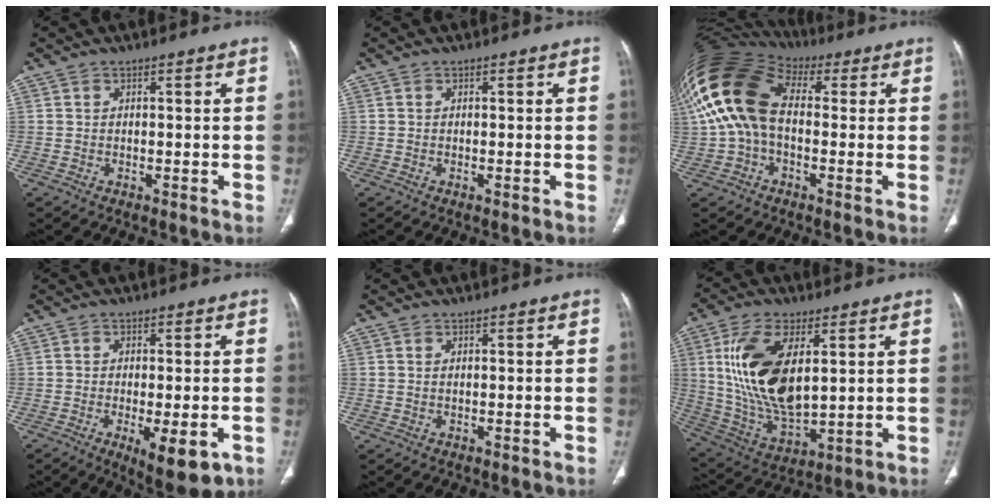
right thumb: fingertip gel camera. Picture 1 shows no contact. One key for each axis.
{"total": 0.0}
{"total": 17.5, "fx": 1.7, "fy": 11.3, "fz": 13.3, "tx": -0.281, "ty": 0.044, "tz": 0.024}
{"total": 9.3, "fx": -3.4, "fy": 3.4, "fz": 8.0, "tx": -0.106, "ty": -0.012, "tz": -0.043}
{"total": 0.0}
{"total": 18.6, "fx": 4.3, "fy": 9.1, "fz": 15.6, "tx": -0.301, "ty": -0.022, "tz": 0.093}